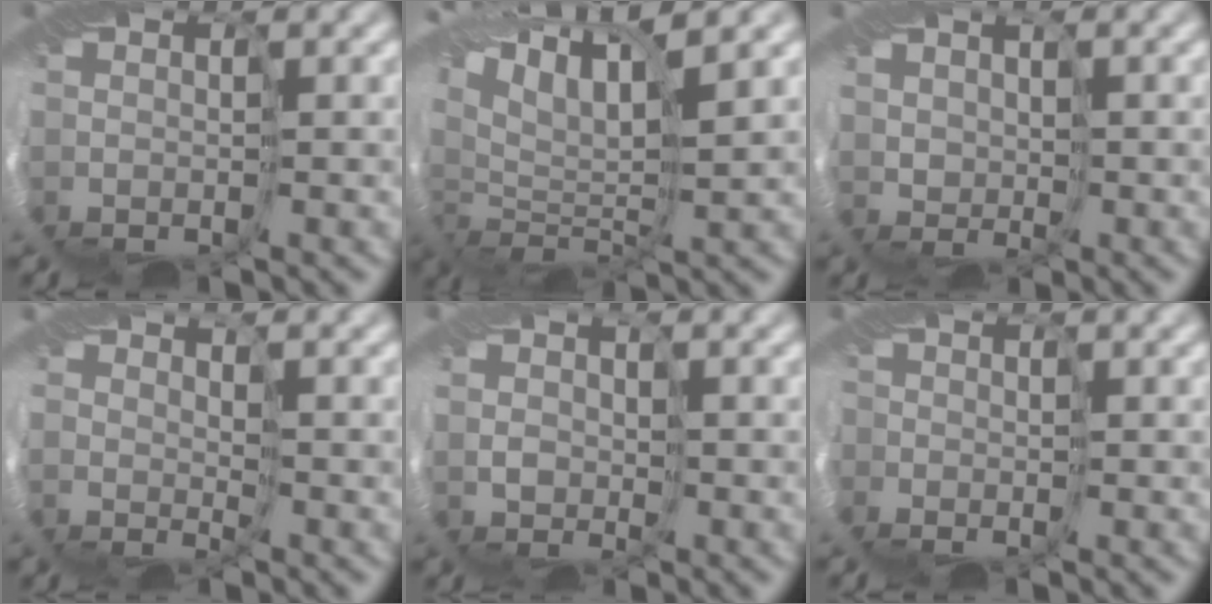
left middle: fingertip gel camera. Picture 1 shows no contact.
{"total": 8.6, "force": [6.2, 2.3, 5.5], "torque": [-0.131, 0.020, 0.111]}
{"total": 2.5, "force": [1.8, -0.1, -1.8], "torque": [0.019, 0.007, 0.038]}
{"total": 2.0, "force": [1.2, -0.9, -1.4], "torque": [0.017, 0.000, 0.023]}
{"total": 1.8, "force": [0.9, 0.0, -1.6], "torque": [0.021, 0.005, 0.018]}
{"total": 2.6, "force": [-1.4, 2.2, 0.3], "torque": [-0.017, -0.007, -0.014]}